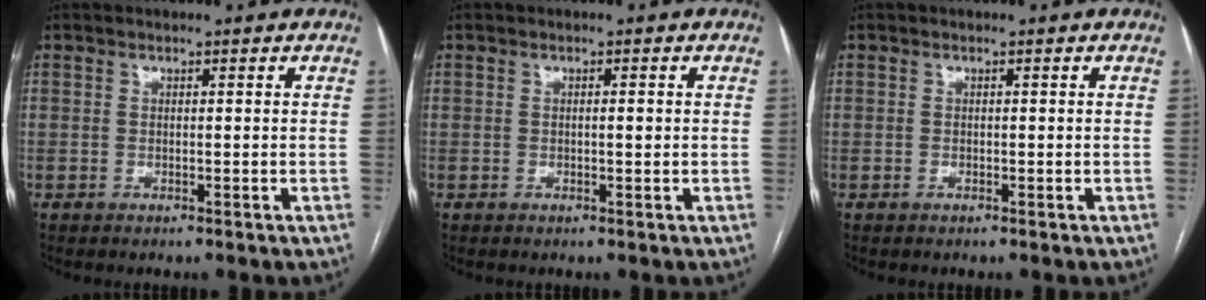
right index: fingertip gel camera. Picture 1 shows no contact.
{"total": 0.9, "force": [0.0, 0.2, 0.9], "torque": [-0.013, 0.001, 0.001]}
{"total": 0.0}